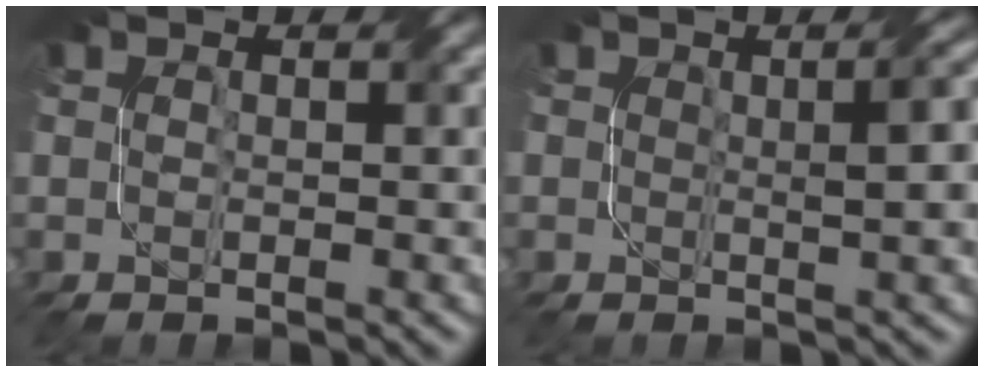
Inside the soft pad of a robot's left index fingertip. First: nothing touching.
{"total": 2.9, "force": [0.1, 0.6, 2.9], "torque": [-0.029, 0.011, 0.003]}